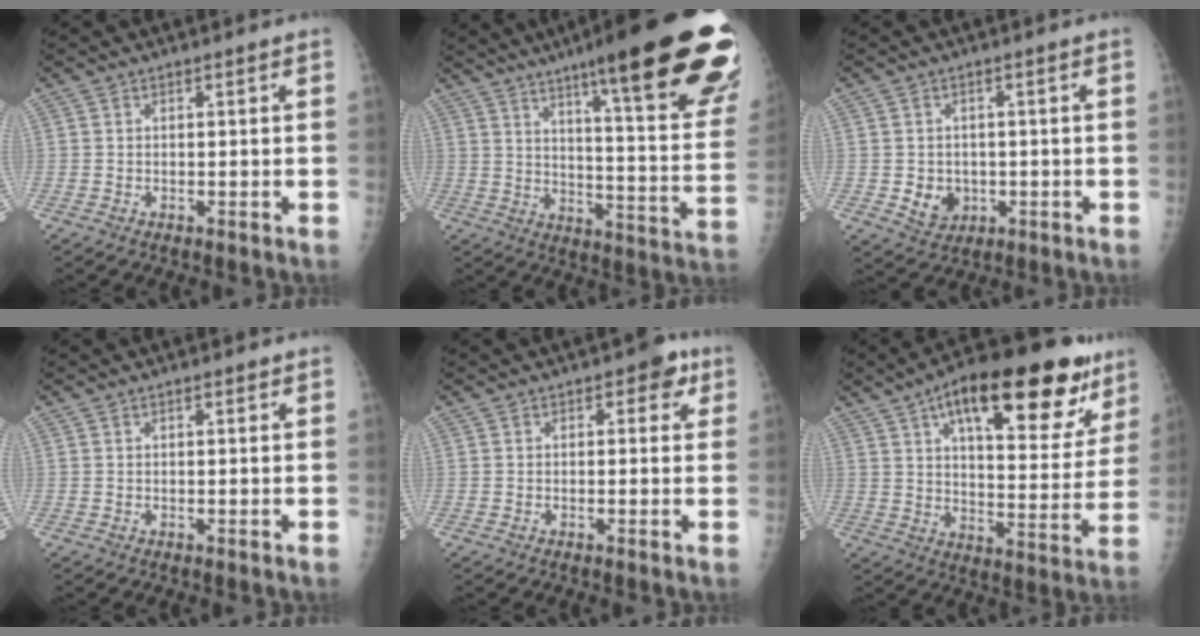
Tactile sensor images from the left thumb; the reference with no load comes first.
{"total": 30.1, "force": [18.8, 4.2, 23.1], "torque": [-0.243, -0.076, 0.260]}
{"total": 4.8, "force": [-0.9, 4.2, 2.3], "torque": [-0.018, 0.002, -0.001]}
{"total": 0.7, "force": [0.4, 0.2, 0.4], "torque": [-0.008, -0.001, 0.006]}
{"total": 3.5, "force": [1.4, 2.2, 2.4], "torque": [-0.001, 0.001, 0.008]}
{"total": 27.5, "force": [15.0, 10.8, 20.4], "torque": [-0.259, -0.018, 0.221]}